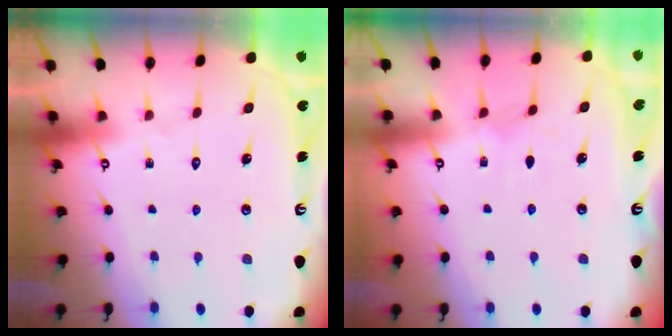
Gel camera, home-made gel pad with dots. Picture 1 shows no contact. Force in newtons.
{"total": 3.2, "press": 3.2, "slide": 0.5}